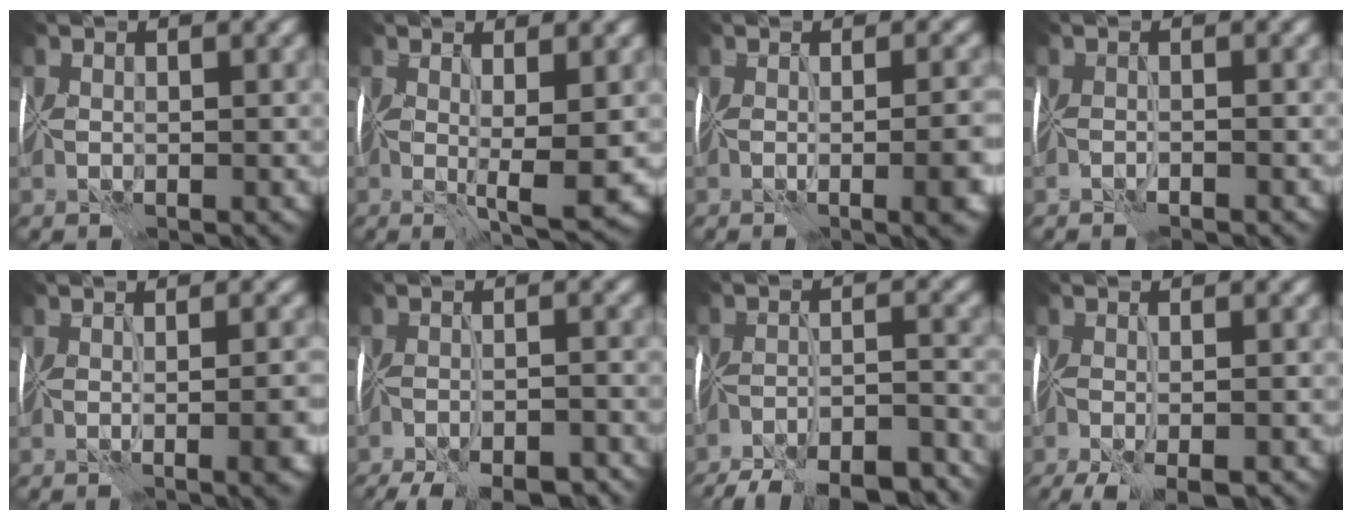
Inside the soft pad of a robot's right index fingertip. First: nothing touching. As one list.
[{"total": 4.7, "force": [0.1, 0.8, 4.6], "torque": [-0.073, -0.010, 0.003]}, {"total": 7.4, "force": [-1.2, 3.0, 6.7], "torque": [-0.042, 0.001, -0.011]}, {"total": 1.0, "force": [-0.9, -0.1, 0.5], "torque": [-0.007, -0.007, -0.020]}, {"total": 6.1, "force": [-1.0, 2.4, 5.5], "torque": [-0.034, 0.000, -0.006]}, {"total": 9.6, "force": [-7.7, 2.9, 4.8], "torque": [-0.064, -0.019, -0.100]}, {"total": 14.3, "force": [-12.4, 4.2, 5.7], "torque": [-0.082, -0.010, -0.154]}, {"total": 6.0, "force": [-3.6, 1.7, 4.5], "torque": [-0.073, -0.022, -0.055]}]